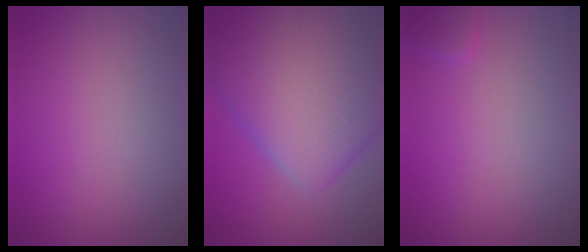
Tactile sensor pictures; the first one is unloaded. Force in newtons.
{"total": 12.9, "press": 12.9, "slide": 0.5}
{"total": 1.3, "press": 1.3, "slide": 0.1}